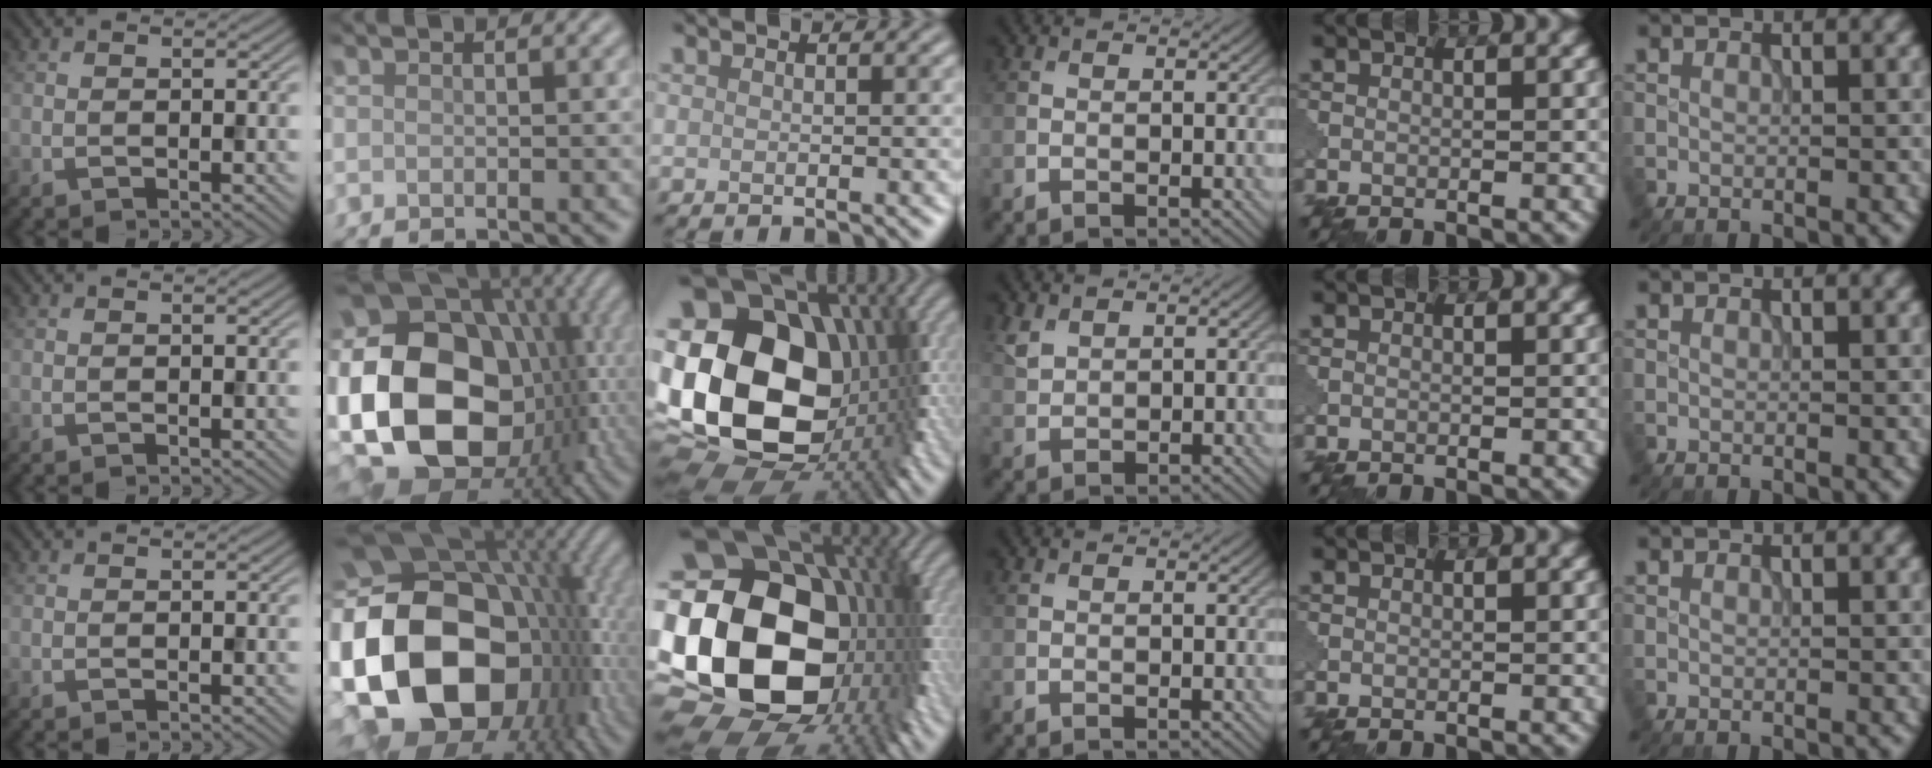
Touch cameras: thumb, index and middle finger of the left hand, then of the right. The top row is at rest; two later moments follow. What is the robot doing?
{"motion": "disassemble", "object": "puzzle pieces"}